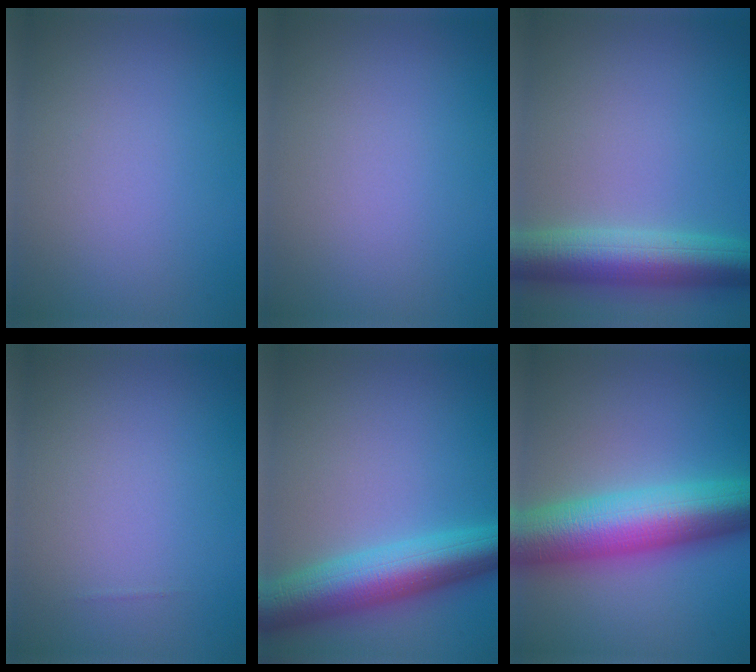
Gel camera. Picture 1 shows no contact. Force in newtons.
{"total": 0.0}
{"total": 6.9, "press": 6.9, "slide": 0.2}
{"total": 0.0}
{"total": 8.0, "press": 7.9, "slide": 0.2}
{"total": 11.1, "press": 11.1, "slide": 0.1}